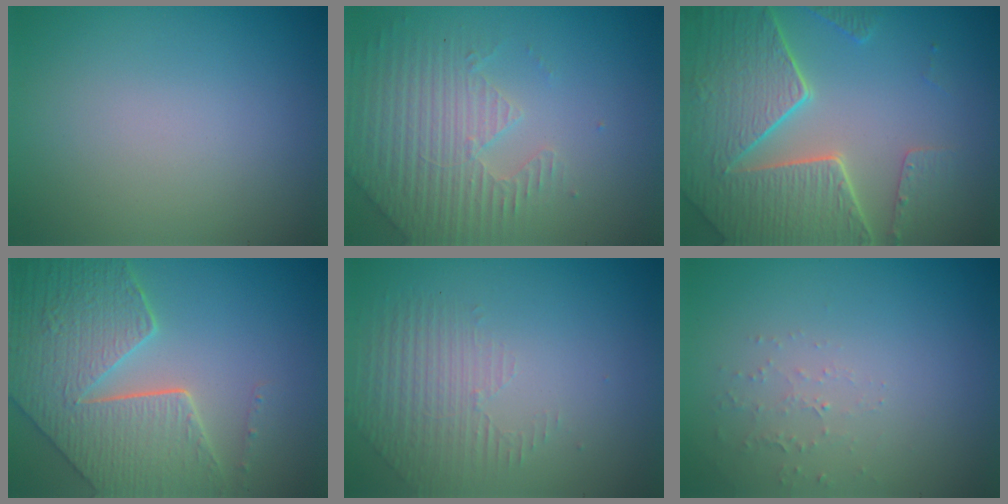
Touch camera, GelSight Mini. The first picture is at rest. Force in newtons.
{"total": 4.4, "press": 4.3, "slide": 1.0}
{"total": 8.2, "press": 5.9, "slide": 5.7}
{"total": 8.3, "press": 6.1, "slide": 5.7}
{"total": 1.5, "press": 0.9, "slide": 1.2}
{"total": 1.3, "press": 1.3, "slide": 0.4}